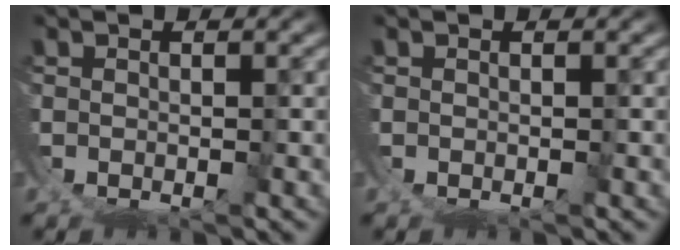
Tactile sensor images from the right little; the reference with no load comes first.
{"total": 0.0}